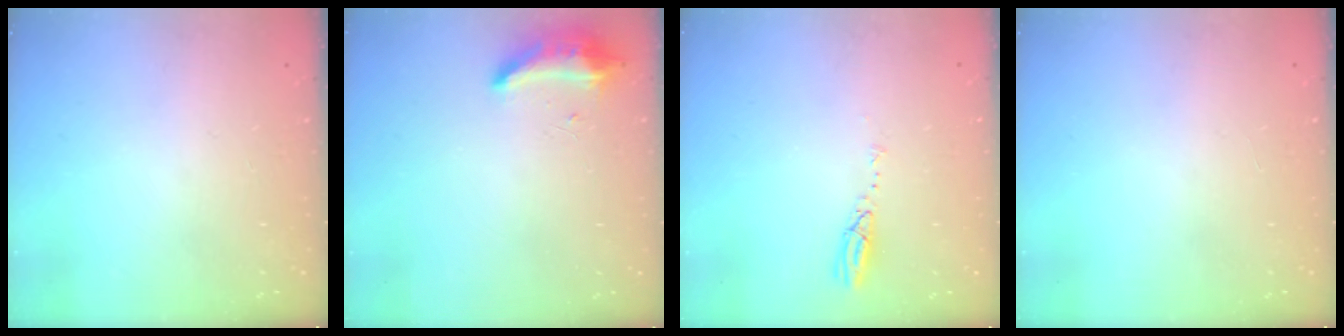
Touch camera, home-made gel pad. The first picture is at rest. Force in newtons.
{"total": 8.7, "press": 8.7, "slide": 0.3}
{"total": 3.7, "press": 3.7, "slide": 0.2}
{"total": 0.0}